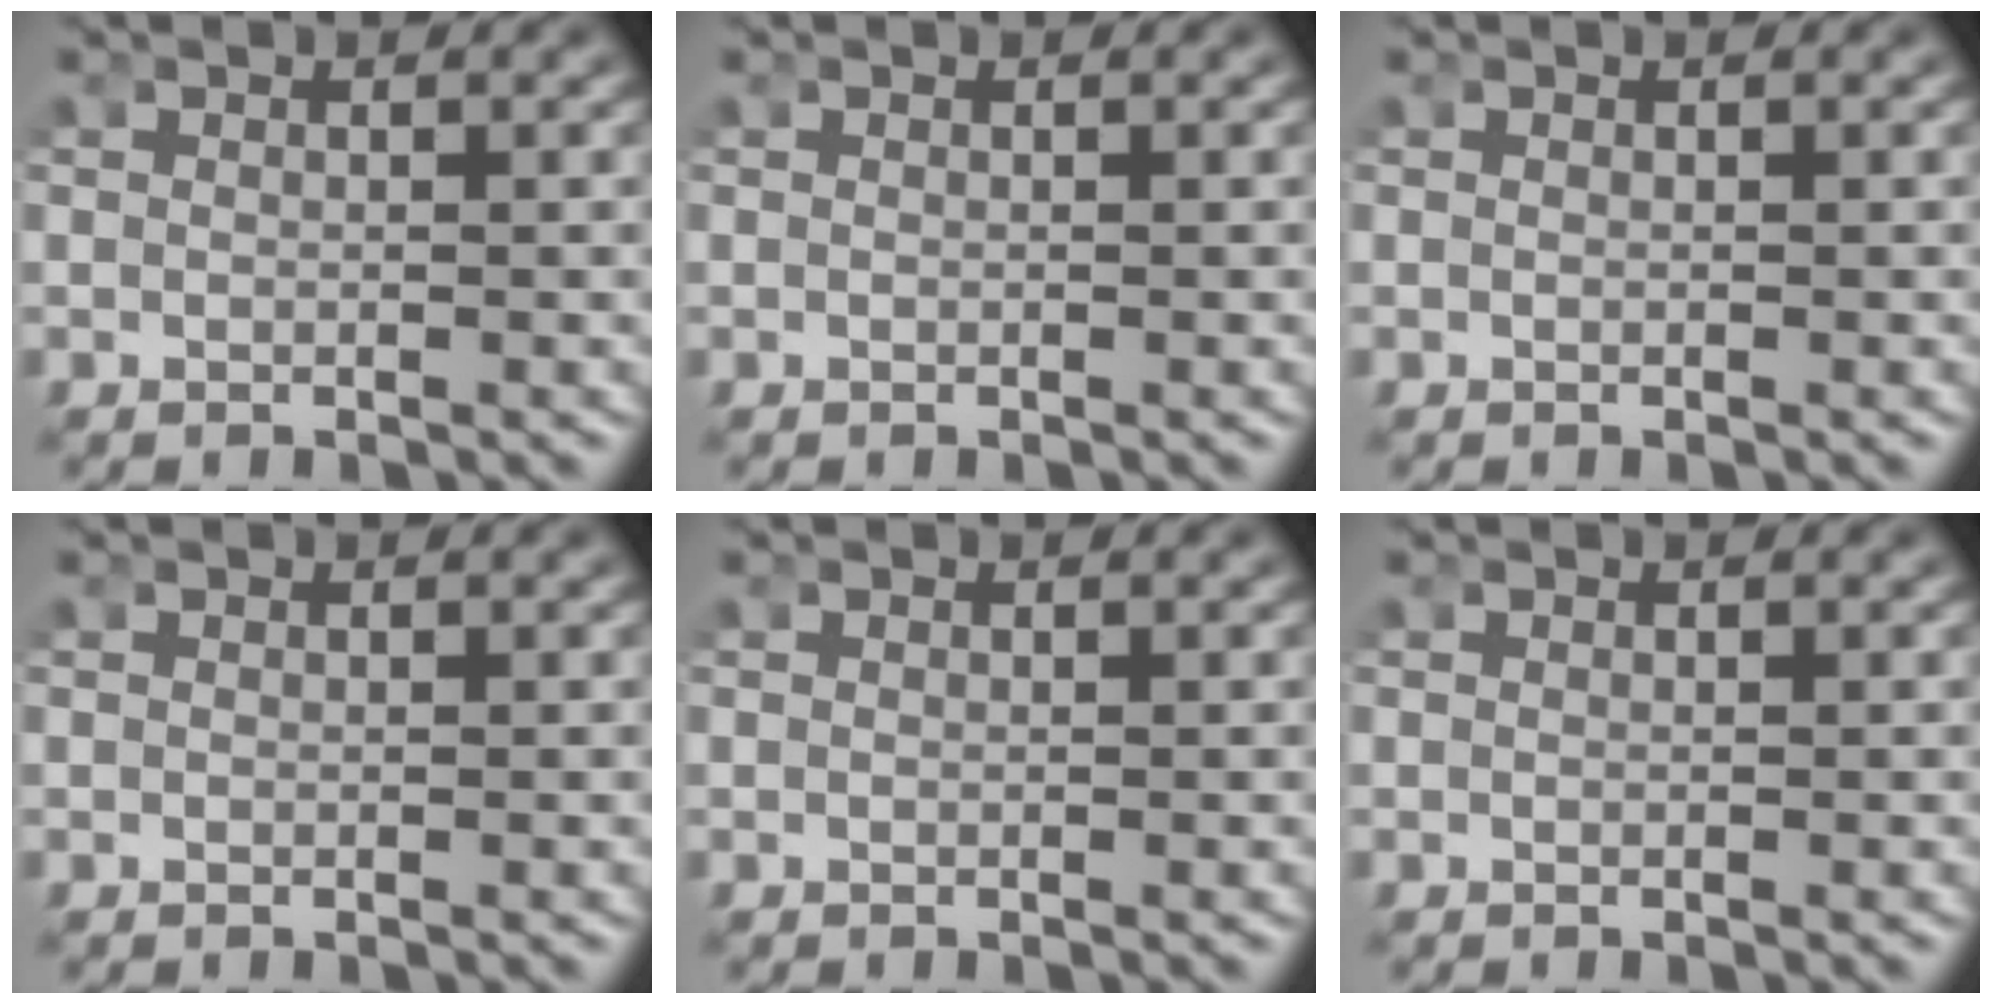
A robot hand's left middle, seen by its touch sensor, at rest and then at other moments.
{"total": 0.0}
{"total": 0.0}
{"total": 0.0}
{"total": 0.0}
{"total": 0.0}